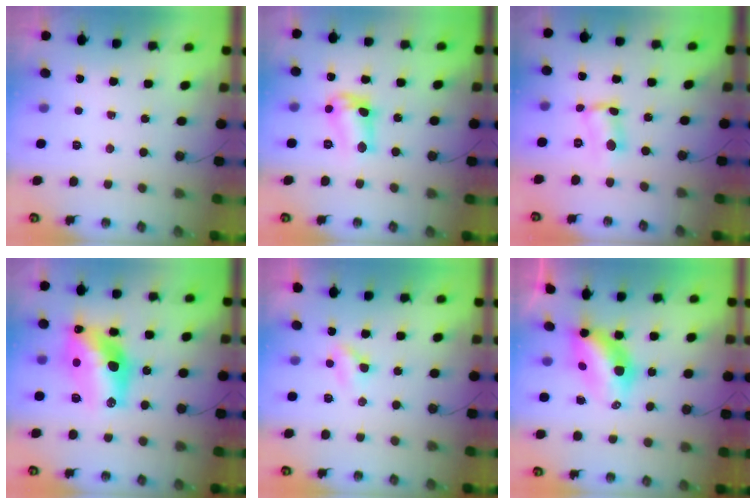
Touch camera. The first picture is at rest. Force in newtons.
{"total": 11.7, "press": 11.6, "slide": 0.7}
{"total": 2.9, "press": 2.9, "slide": 0.4}
{"total": 17.9, "press": 17.9, "slide": 1.0}
{"total": 2.7, "press": 2.6, "slide": 0.4}
{"total": 7.0, "press": 7.0, "slide": 0.6}